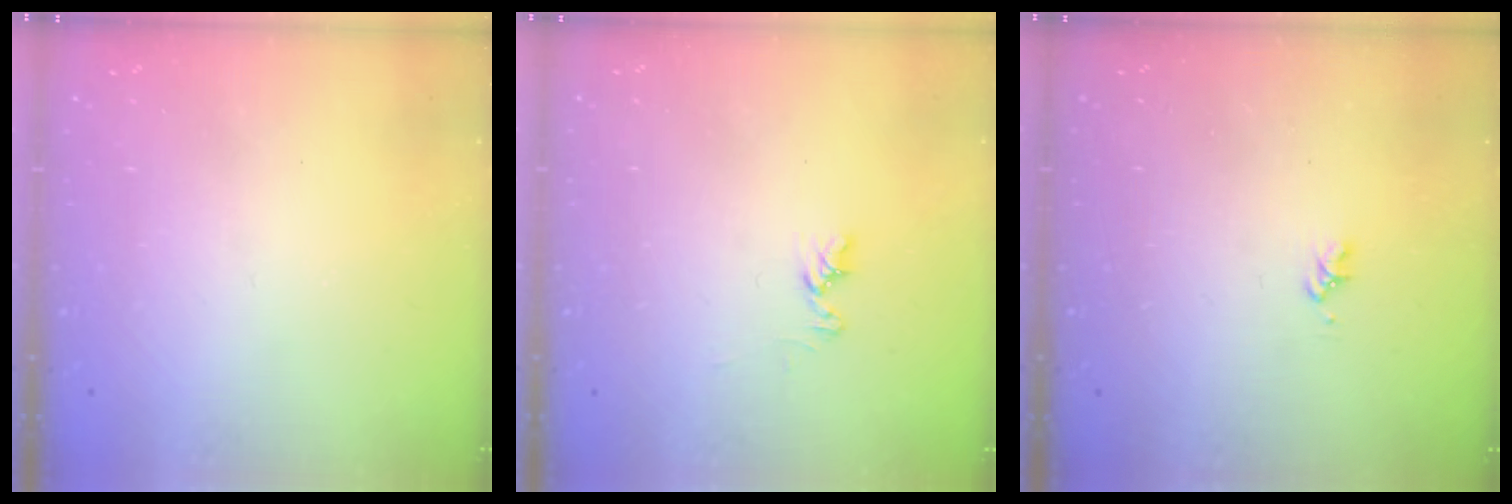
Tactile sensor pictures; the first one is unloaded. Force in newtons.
{"total": 6.4, "press": 6.3, "slide": 0.7}
{"total": 1.6, "press": 1.6, "slide": 0.3}